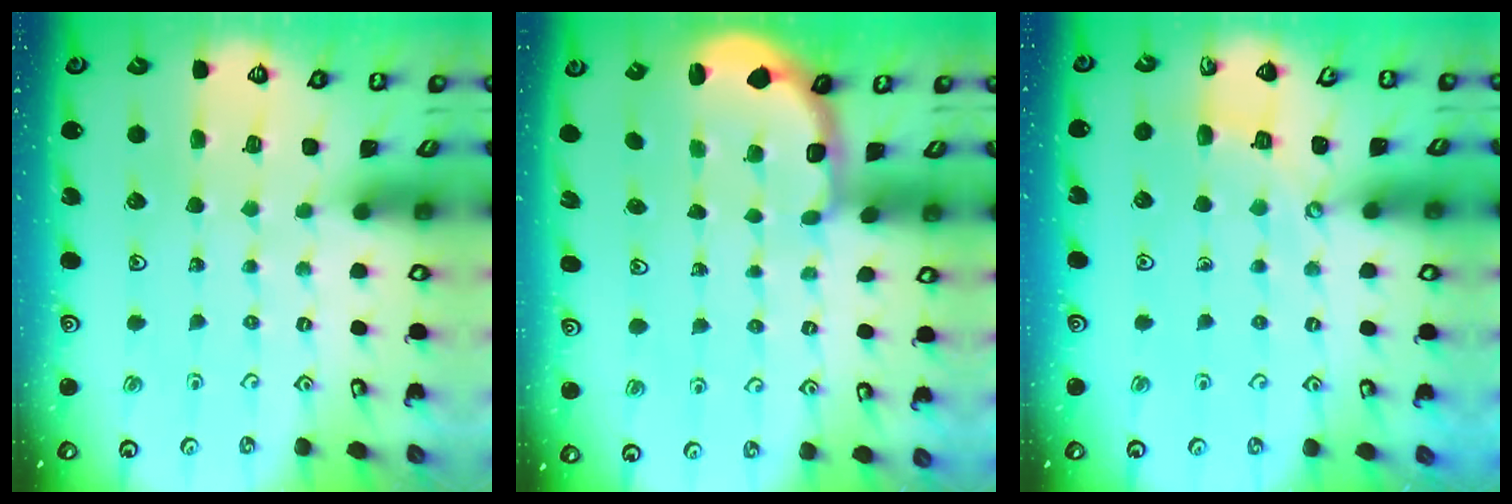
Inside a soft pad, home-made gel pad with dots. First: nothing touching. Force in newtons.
{"total": 2.8, "press": 2.2, "slide": 1.7}
{"total": 3.7, "press": 3.6, "slide": 0.5}